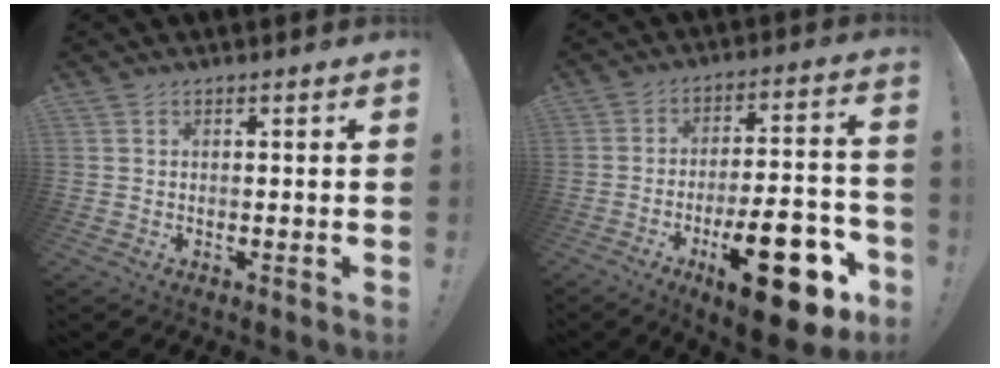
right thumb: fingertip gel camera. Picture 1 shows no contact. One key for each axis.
{"total": 22.6, "fx": -10.1, "fy": 8.4, "fz": 18.4, "tx": -0.249, "ty": 0.063, "tz": -0.145}